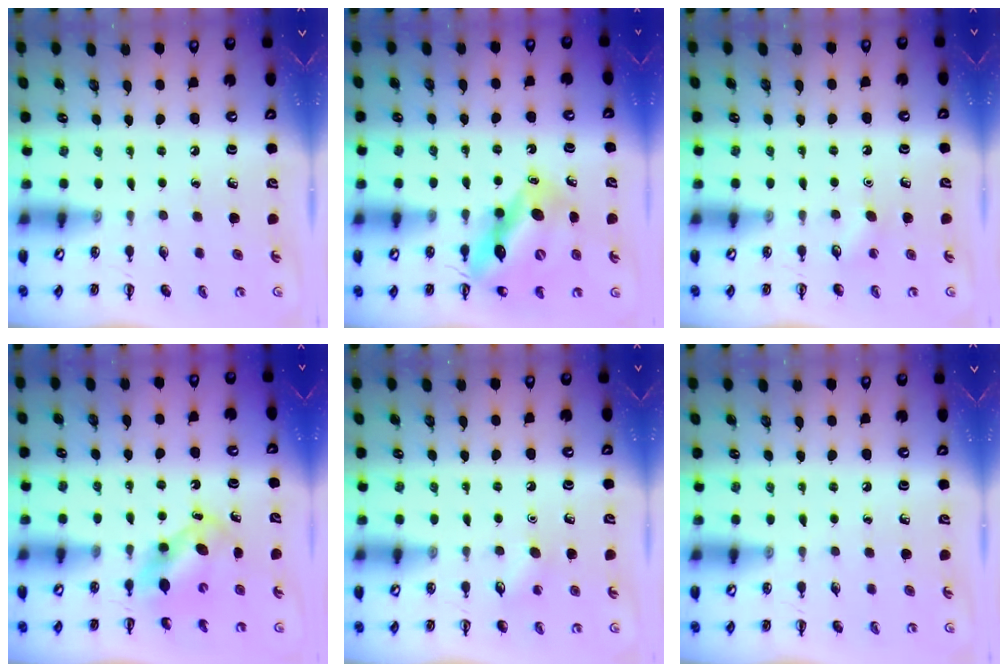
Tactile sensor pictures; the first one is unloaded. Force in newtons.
{"total": 12.6, "press": 12.1, "slide": 3.5}
{"total": 2.8, "press": 2.7, "slide": 0.7}
{"total": 6.6, "press": 6.5, "slide": 1.0}
{"total": 3.4, "press": 3.3, "slide": 0.7}
{"total": 0.0}